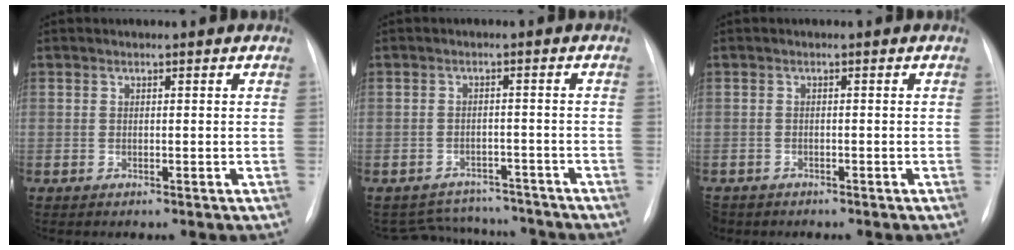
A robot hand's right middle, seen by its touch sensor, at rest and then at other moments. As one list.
[{"total": 7.9, "force": [-7.5, 2.5, -0.4], "torque": [0.009, 0.021, -0.098]}, {"total": 3.6, "force": [-2.8, 2.2, 0.5], "torque": [-0.008, -0.001, -0.046]}]